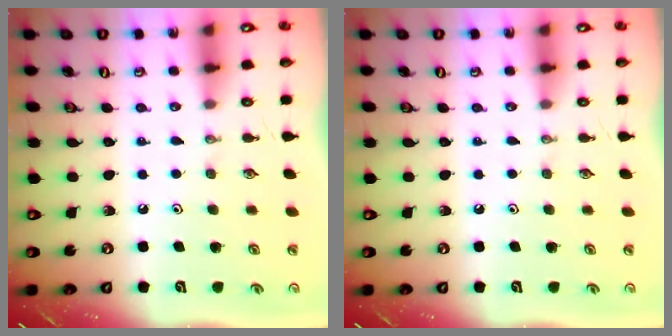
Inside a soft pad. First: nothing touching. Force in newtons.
{"total": 0.0}